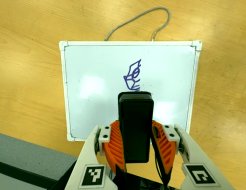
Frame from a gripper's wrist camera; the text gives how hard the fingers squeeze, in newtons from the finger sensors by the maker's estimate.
{"total": 7.9, "left": 6.8, "right": 9.1}